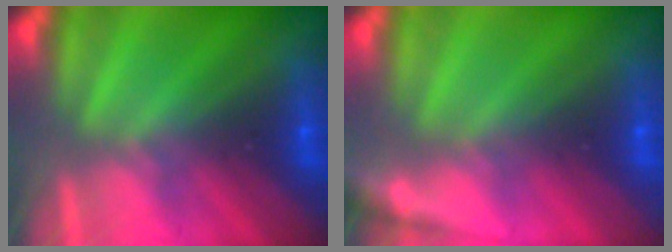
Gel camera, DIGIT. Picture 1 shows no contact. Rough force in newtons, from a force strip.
{"total": 1.4}